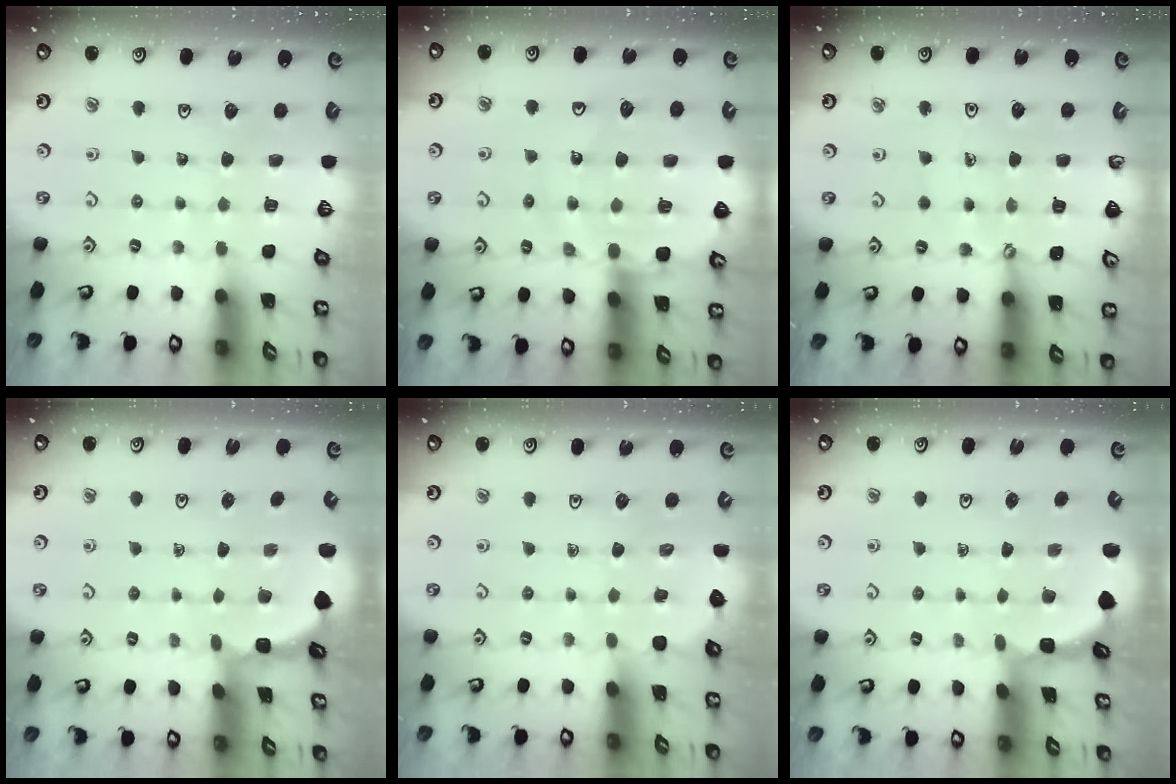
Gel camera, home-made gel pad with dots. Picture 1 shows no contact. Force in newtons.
{"total": 10.4, "press": 10.4, "slide": 1.3}
{"total": 1.0, "press": 1.0, "slide": 0.2}
{"total": 1.9, "press": 1.9, "slide": 0.1}
{"total": 2.0, "press": 2.0, "slide": 0.2}
{"total": 1.9, "press": 1.9, "slide": 0.1}